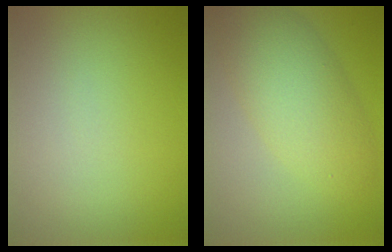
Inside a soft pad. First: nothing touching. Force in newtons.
{"total": 5.7, "press": 5.7, "slide": 0.2}